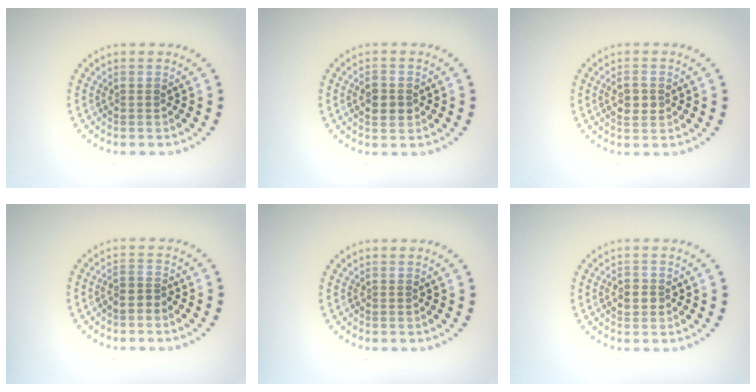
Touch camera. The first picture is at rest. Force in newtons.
{"total": 2.7, "press": 2.7, "slide": 0.1}
{"total": 2.1, "press": 2.1, "slide": 0.2}
{"total": 1.6, "press": 1.4, "slide": 0.7}
{"total": 0.0}
{"total": 1.7, "press": 1.6, "slide": 0.2}